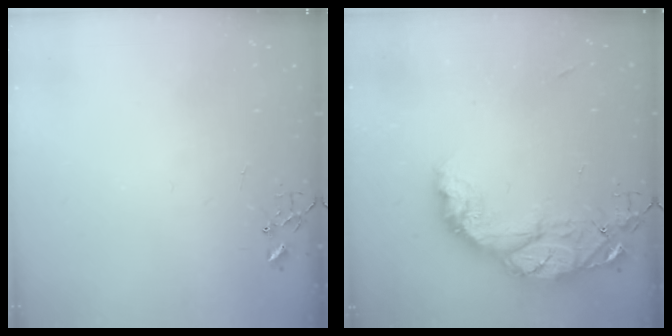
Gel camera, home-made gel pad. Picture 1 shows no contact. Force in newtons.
{"total": 15.7, "press": 15.7, "slide": 1.4}